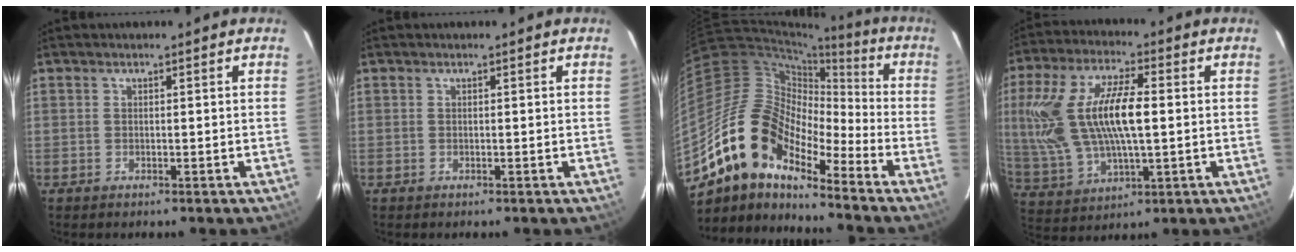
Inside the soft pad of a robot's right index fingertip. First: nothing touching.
{"total": 0.0}
{"total": 16.5, "force": [-12.0, 7.0, 8.9], "torque": [-0.153, 0.001, -0.239]}
{"total": 20.0, "force": [2.4, 8.9, 17.8], "torque": [-0.369, 0.009, 0.059]}